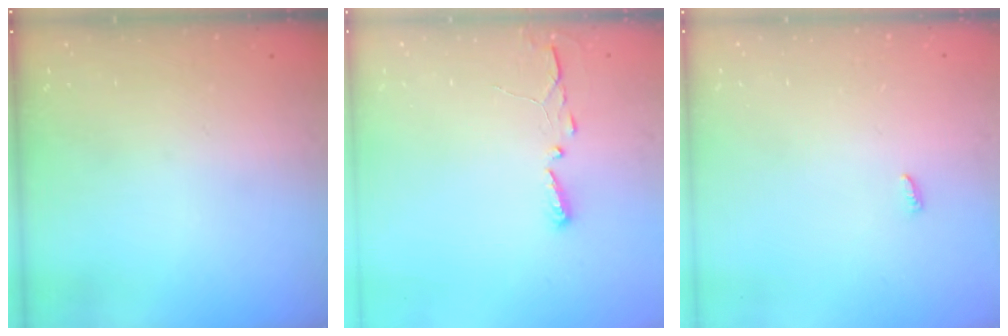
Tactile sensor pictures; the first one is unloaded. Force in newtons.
{"total": 2.9, "press": 2.9, "slide": 0.4}
{"total": 2.4, "press": 2.4, "slide": 0.2}